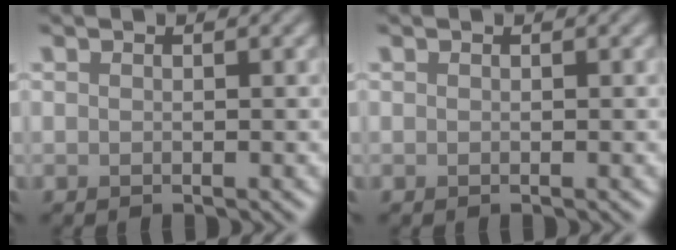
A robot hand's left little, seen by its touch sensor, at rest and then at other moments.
{"total": 0.0}